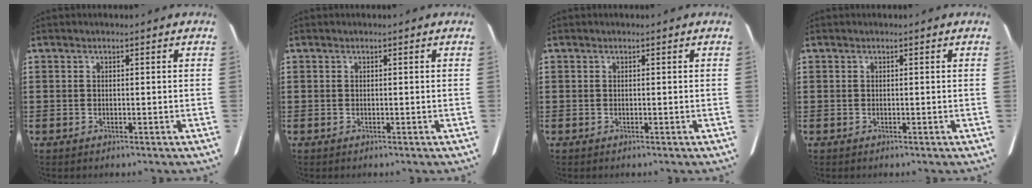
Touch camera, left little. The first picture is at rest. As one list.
[{"total": 0.0}, {"total": 0.0}, {"total": 0.0}]